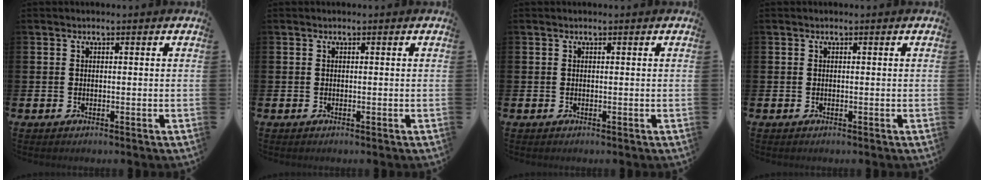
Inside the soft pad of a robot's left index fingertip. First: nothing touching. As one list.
[{"total": 0.0}, {"total": 0.0}, {"total": 0.0}]